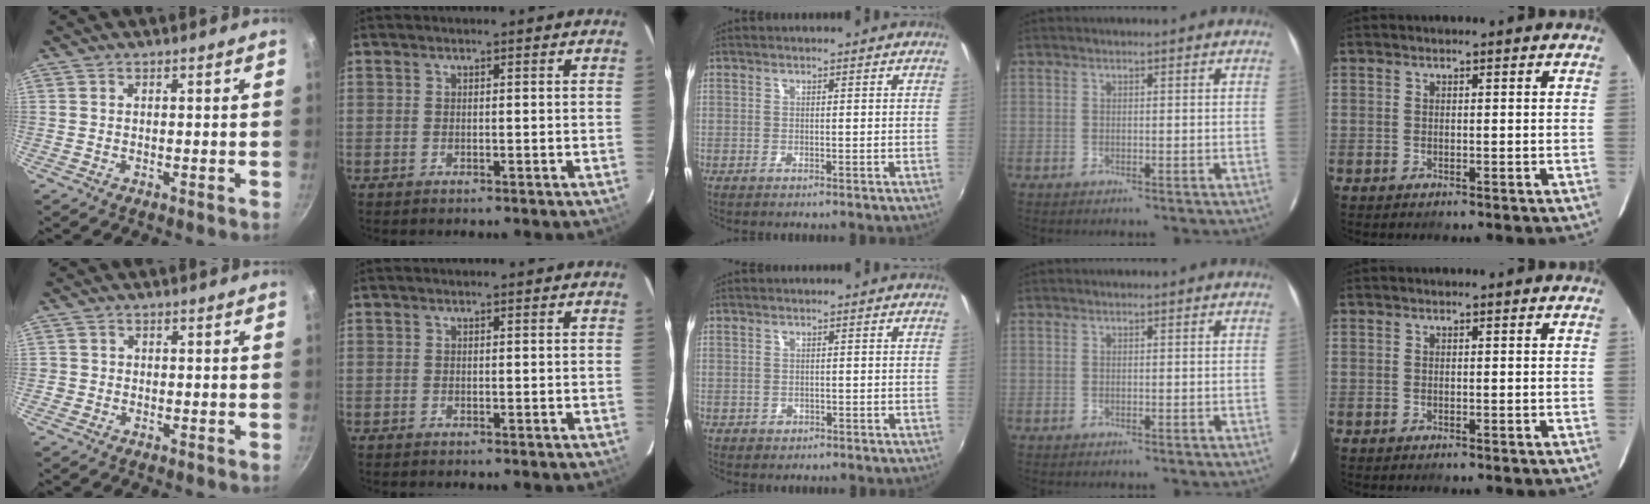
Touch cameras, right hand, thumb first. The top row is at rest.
{"thumb": {"total": 1.3, "force": [-0.4, 1.2, 0.2], "torque": [0.000, 0.004, -0.009]}, "middle": {"total": 1.5, "force": [-0.6, 1.2, 0.4], "torque": [-0.009, -0.004, -0.007]}}